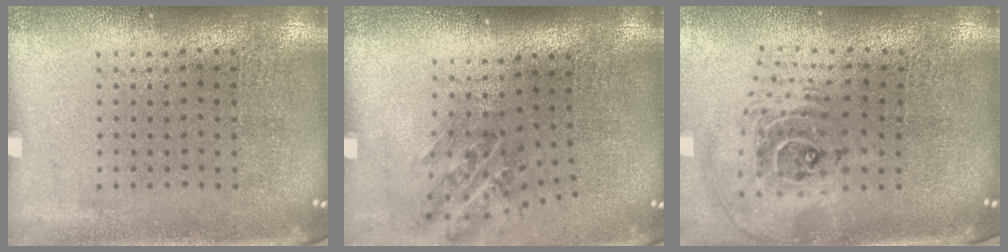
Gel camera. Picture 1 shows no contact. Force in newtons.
{"total": 1.1, "press": 1.0, "slide": 0.6}
{"total": 2.4, "press": 1.8, "slide": 1.7}